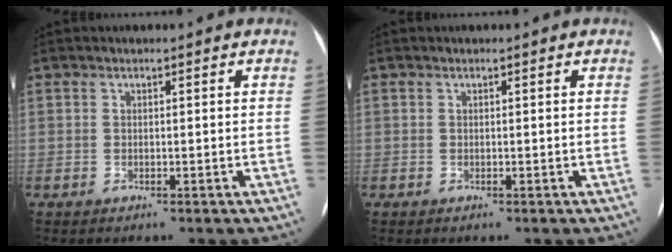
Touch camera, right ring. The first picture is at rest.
{"total": 0.0}